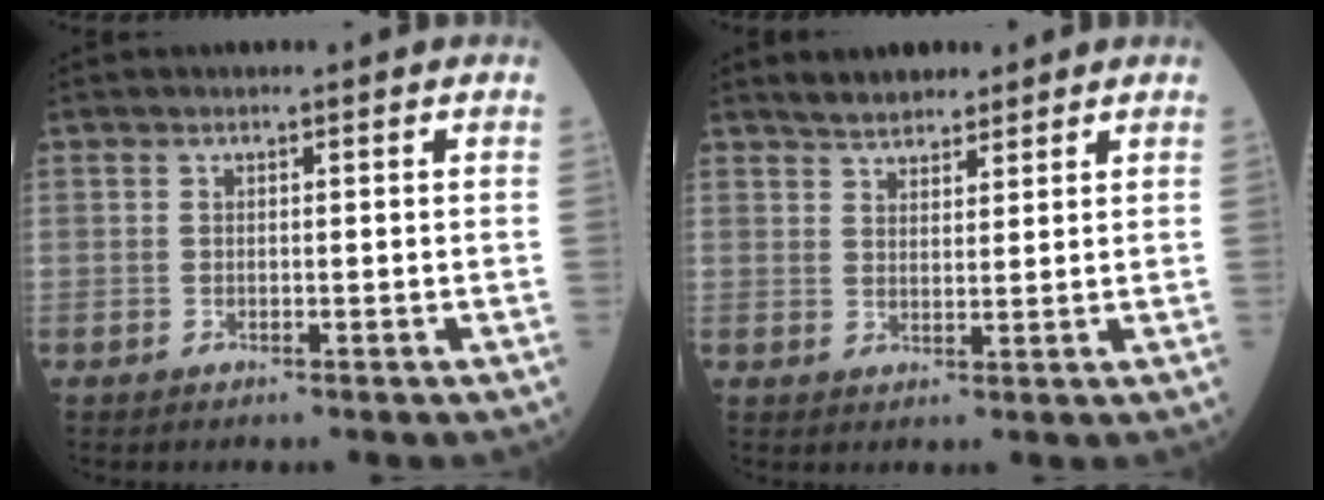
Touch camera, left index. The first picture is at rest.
{"total": 4.1, "force": [3.7, 1.5, 1.0], "torque": [-0.022, 0.014, 0.066]}